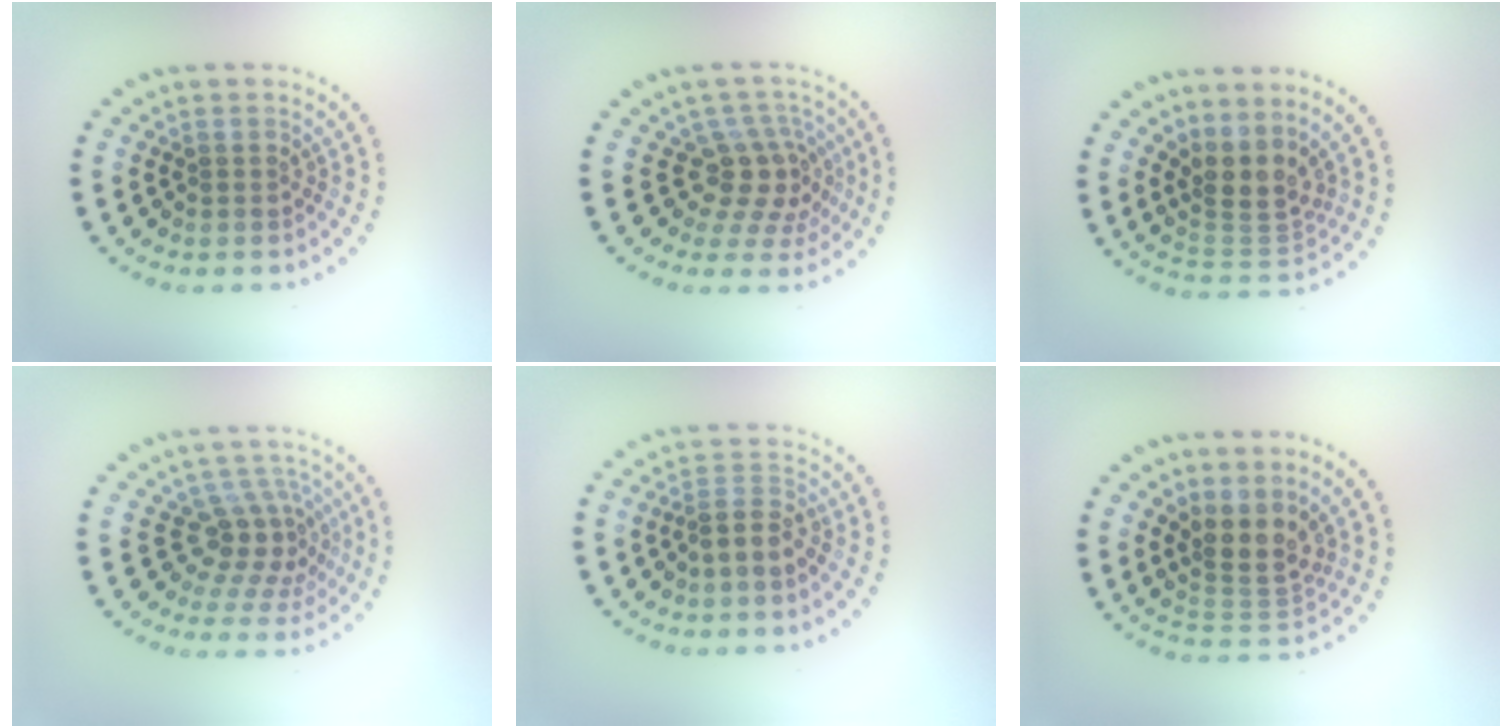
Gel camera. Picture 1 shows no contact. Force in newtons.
{"total": 3.9, "press": 2.9, "slide": 2.6}
{"total": 3.6, "press": 2.6, "slide": 2.5}
{"total": 4.0, "press": 2.8, "slide": 2.7}
{"total": 2.4, "press": 2.1, "slide": 1.1}
{"total": 3.6, "press": 2.7, "slide": 2.4}